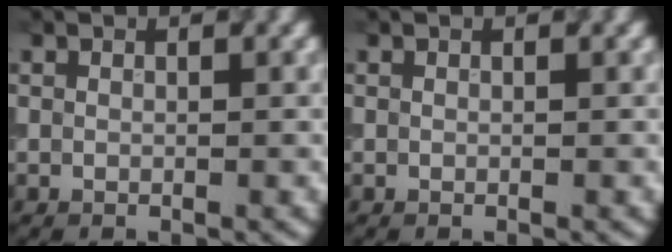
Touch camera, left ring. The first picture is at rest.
{"total": 0.0}